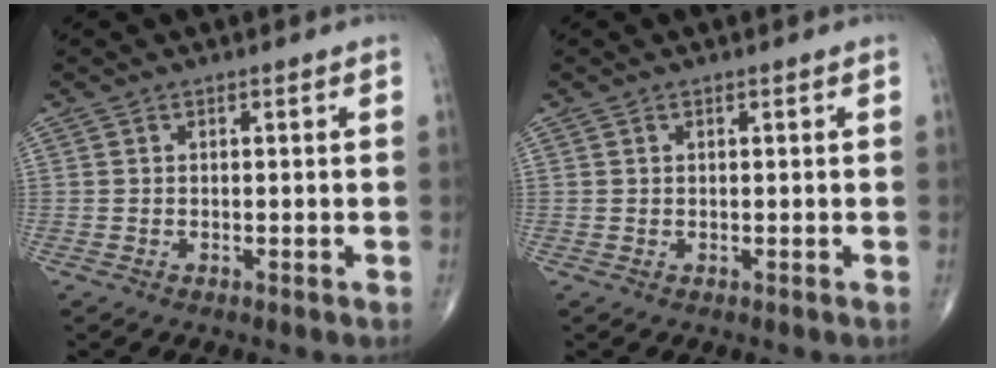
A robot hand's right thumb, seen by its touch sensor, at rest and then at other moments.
{"total": 0.0}